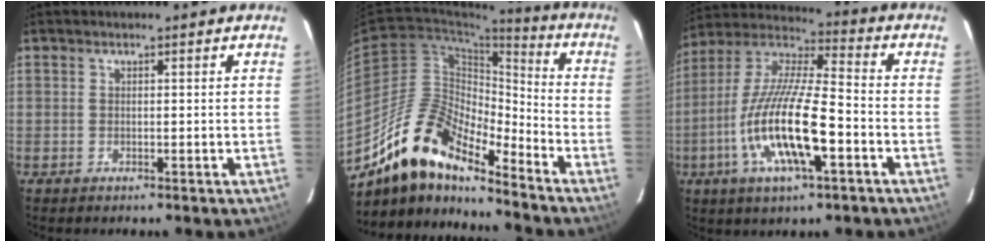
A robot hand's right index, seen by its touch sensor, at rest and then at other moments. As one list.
[{"total": 17.1, "force": [-13.6, 5.1, 9.1], "torque": [-0.163, -0.001, -0.262]}, {"total": 17.8, "force": [-6.1, 4.4, 16.1], "torque": [-0.326, -0.016, -0.122]}]